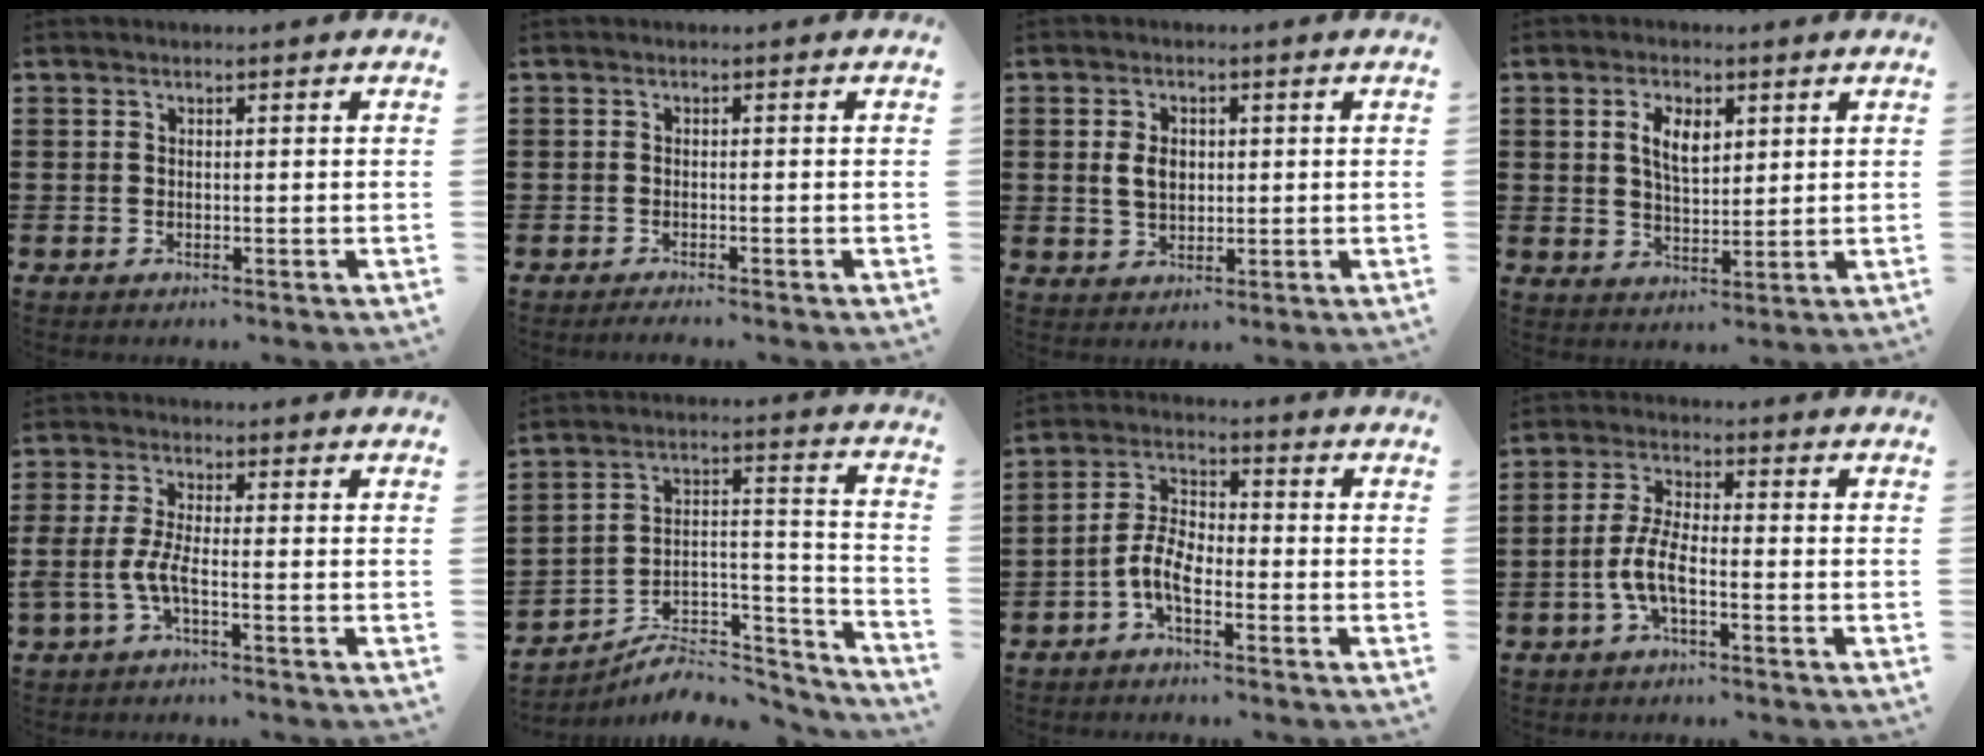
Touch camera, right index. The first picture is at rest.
{"total": 0.9, "force": [-0.9, 0.0, 0.1], "torque": [-0.004, -0.001, -0.018]}
{"total": 3.9, "force": [0.4, 2.6, 2.8], "torque": [-0.060, 0.005, 0.003]}
{"total": 4.9, "force": [1.7, 2.5, 3.8], "torque": [-0.076, 0.007, 0.027]}
{"total": 4.3, "force": [-1.8, 0.9, 3.8], "torque": [-0.093, -0.009, -0.042]}
{"total": 6.0, "force": [-5.0, 2.5, 2.1], "torque": [-0.030, 0.008, -0.093]}
{"total": 6.0, "force": [-2.9, 2.7, 4.5], "torque": [-0.112, 0.003, -0.063]}
{"total": 6.0, "force": [-2.3, 1.9, 5.2], "torque": [-0.128, -0.010, -0.052]}